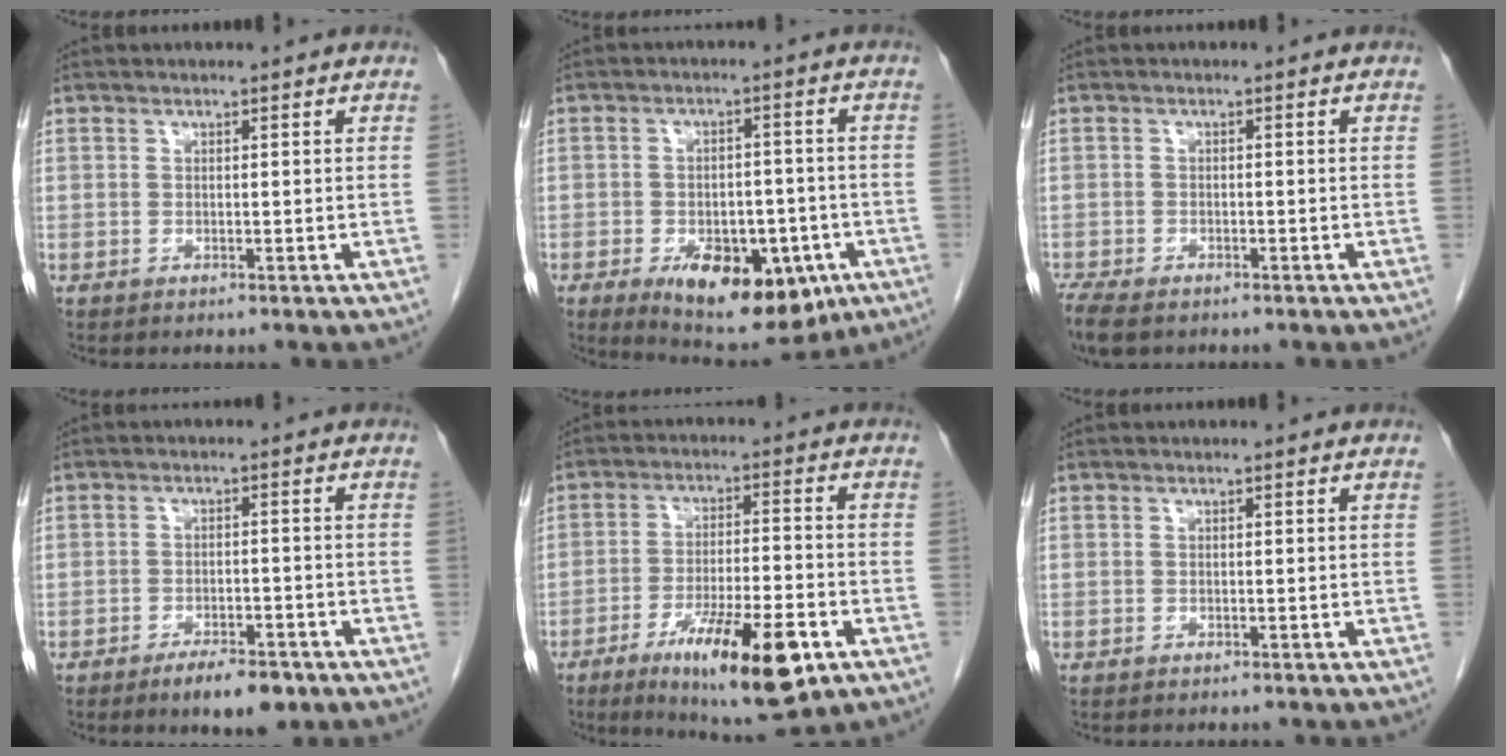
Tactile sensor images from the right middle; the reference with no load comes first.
{"total": 13.7, "force": [-6.4, 6.8, 10.0], "torque": [-0.140, -0.001, -0.082]}
{"total": 6.4, "force": [-4.8, 2.7, 3.3], "torque": [-0.067, -0.015, -0.079]}
{"total": 5.7, "force": [-3.9, 1.9, 3.6], "torque": [-0.056, -0.001, -0.055]}
{"total": 14.8, "force": [-7.5, 2.7, 12.5], "torque": [-0.201, -0.018, -0.111]}
{"total": 1.5, "force": [-1.3, 0.4, 0.6], "torque": [-0.014, -0.003, -0.016]}